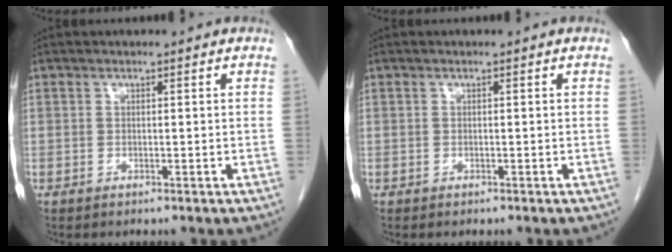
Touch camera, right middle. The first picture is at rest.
{"total": 0.0}